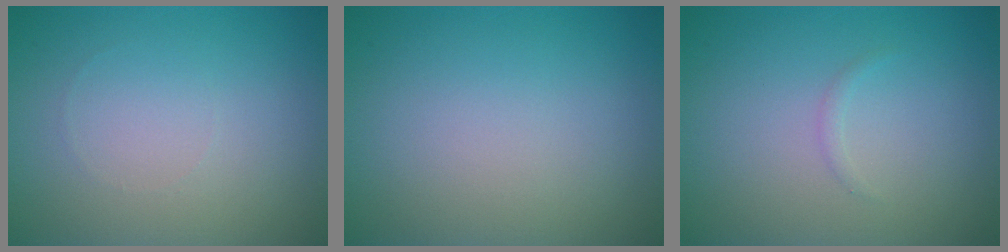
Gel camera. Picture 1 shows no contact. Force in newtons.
{"total": 0.0}
{"total": 0.5, "press": 0.5, "slide": 0.0}